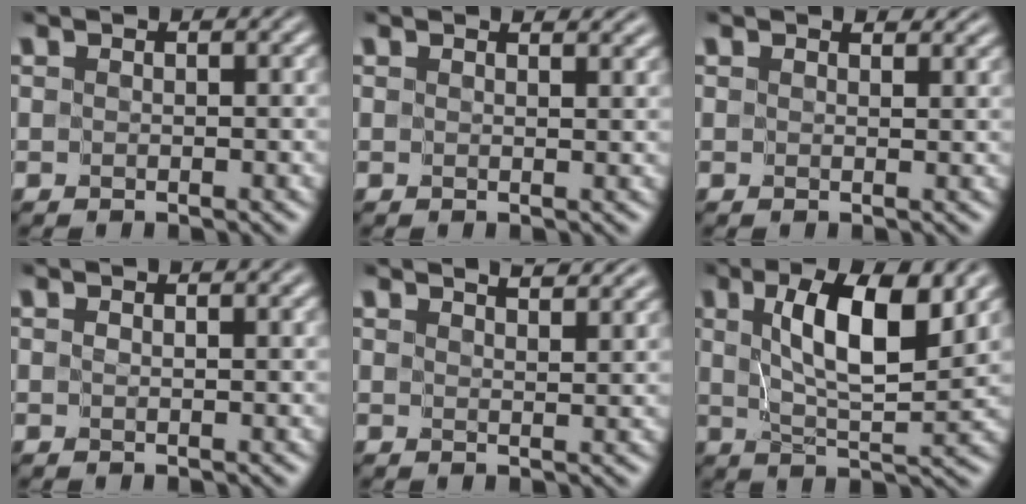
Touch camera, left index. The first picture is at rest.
{"total": 2.3, "force": [1.9, 0.6, 1.0], "torque": [-0.002, 0.006, 0.013]}
{"total": 2.1, "force": [1.7, 0.7, 0.9], "torque": [-0.010, 0.002, 0.021]}
{"total": 0.8, "force": [0.5, 0.0, 0.6], "torque": [-0.003, -0.003, 0.012]}
{"total": 4.5, "force": [3.8, 1.1, 2.1], "torque": [-0.008, 0.024, 0.025]}
{"total": 8.0, "force": [2.3, 2.7, 7.2], "torque": [-0.118, 0.000, 0.042]}